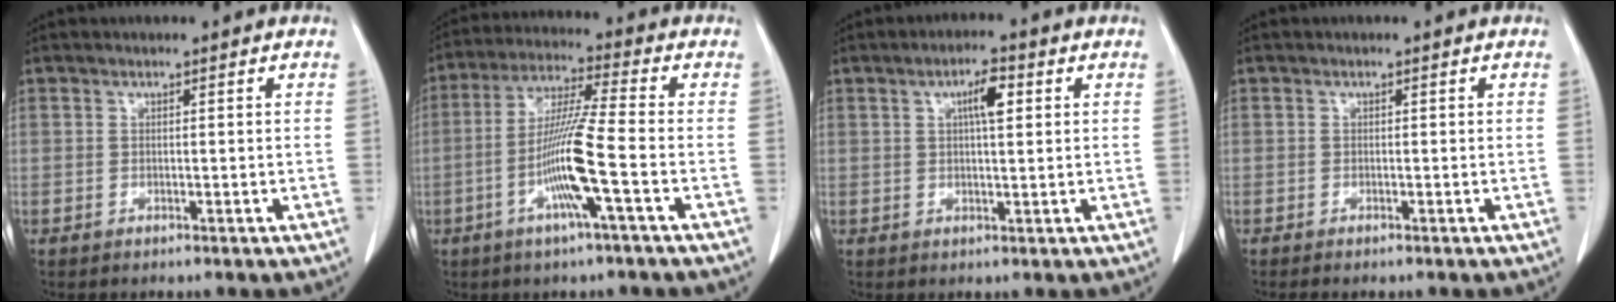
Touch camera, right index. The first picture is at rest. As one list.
[{"total": 10.8, "force": [-3.3, -0.7, 10.2], "torque": [-0.200, -0.003, -0.067]}, {"total": 4.3, "force": [1.4, 1.0, 3.9], "torque": [-0.069, 0.006, 0.023]}, {"total": 1.0, "force": [-0.8, 0.1, 0.5], "torque": [-0.011, -0.003, -0.011]}]